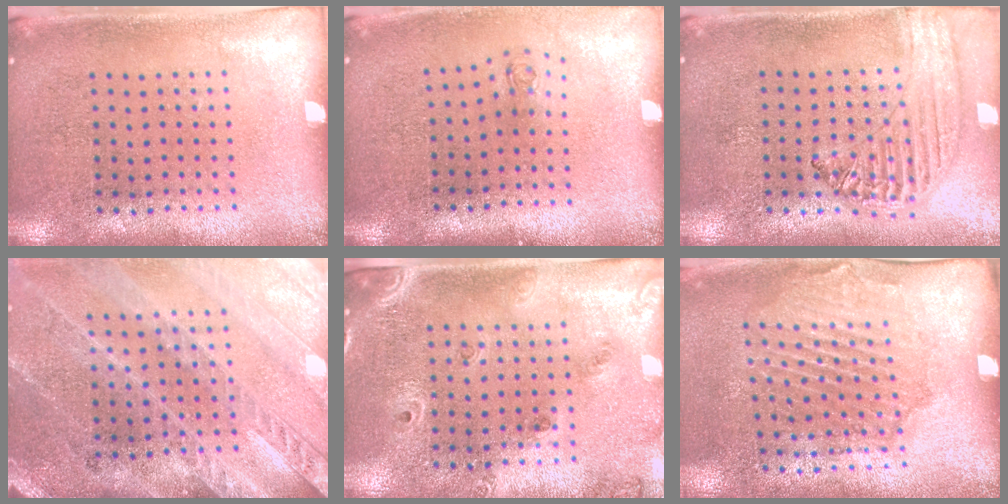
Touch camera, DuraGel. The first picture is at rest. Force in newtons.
{"total": 0.7, "press": 0.3, "slide": 0.6}
{"total": 1.2, "press": 1.2, "slide": 0.1}
{"total": 3.3, "press": 2.8, "slide": 1.7}
{"total": 1.5, "press": 1.5, "slide": 0.4}
{"total": 1.7, "press": 1.4, "slide": 0.8}